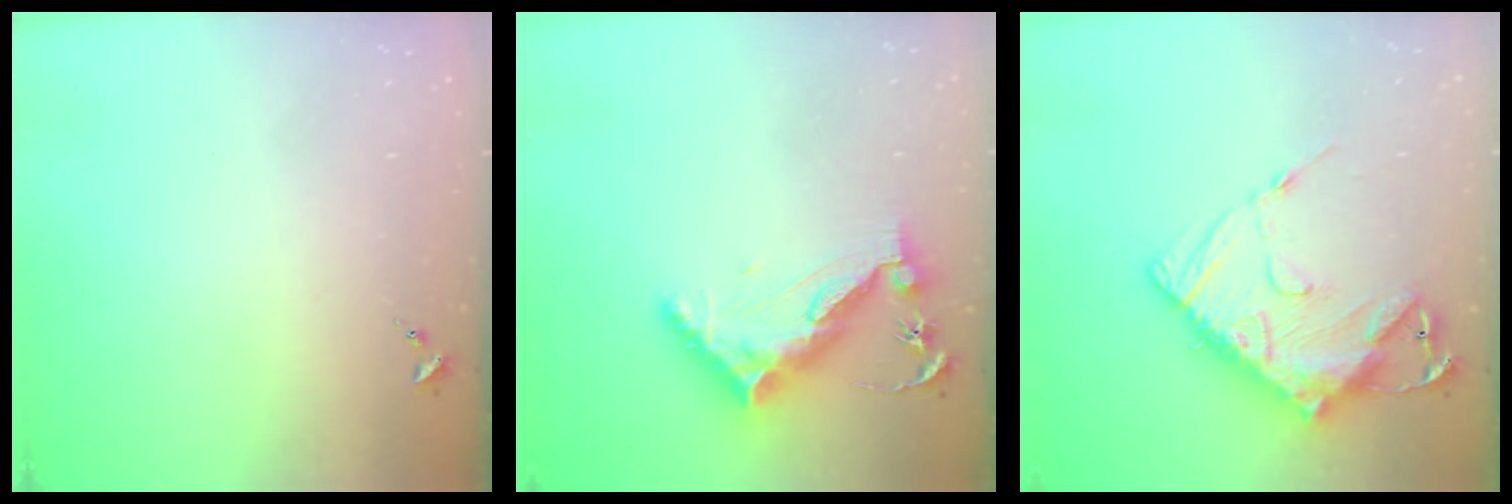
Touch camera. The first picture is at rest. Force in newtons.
{"total": 11.5, "press": 11.4, "slide": 0.7}
{"total": 16.9, "press": 16.8, "slide": 1.8}